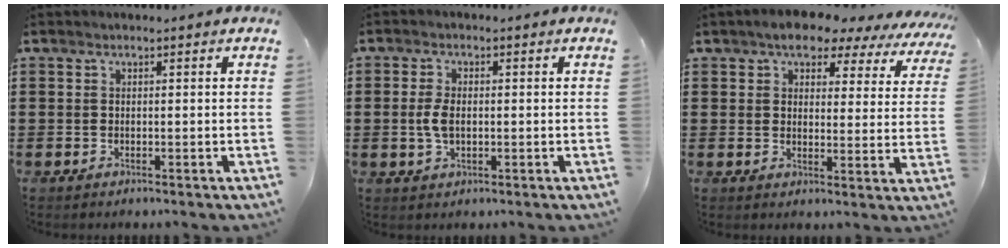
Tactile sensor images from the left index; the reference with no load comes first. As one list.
[{"total": 3.7, "force": [-0.1, 2.0, 3.1], "torque": [-0.084, -0.002, -0.009]}, {"total": 5.7, "force": [4.9, 2.2, 1.9], "torque": [-0.047, -0.020, 0.081]}]